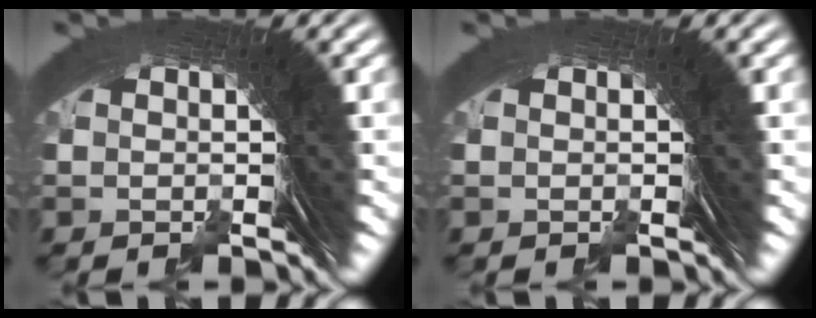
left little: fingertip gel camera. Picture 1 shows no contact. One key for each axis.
{"total": 0.0}